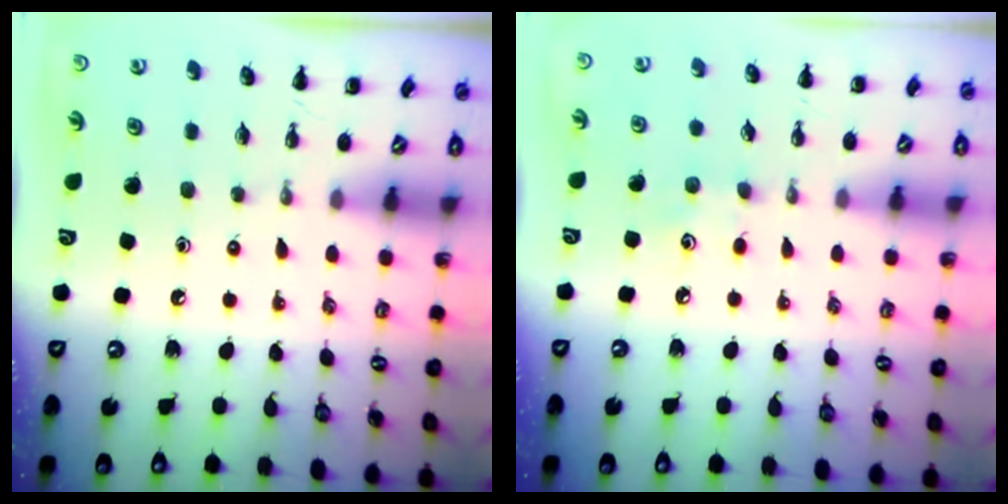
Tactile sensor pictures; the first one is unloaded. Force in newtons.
{"total": 5.1, "press": 4.8, "slide": 1.5}